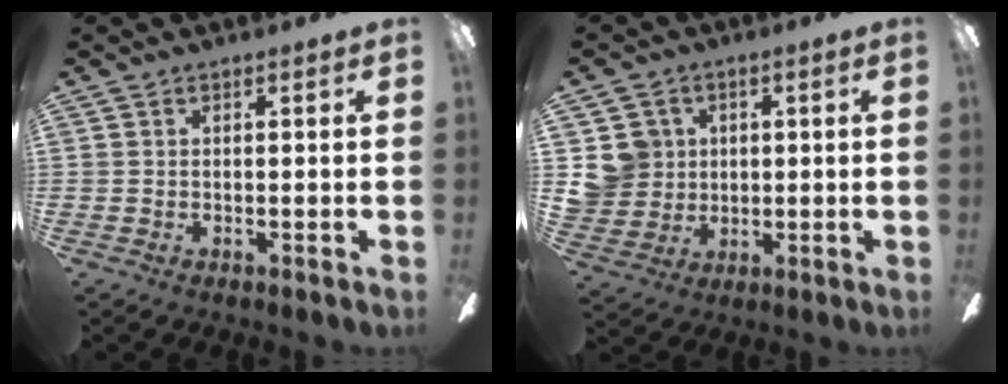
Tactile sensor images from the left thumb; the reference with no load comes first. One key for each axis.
{"total": 8.0, "fx": 1.7, "fy": 7.8, "fz": 1.2, "tx": -0.041, "ty": 0.009, "tz": 0.041}